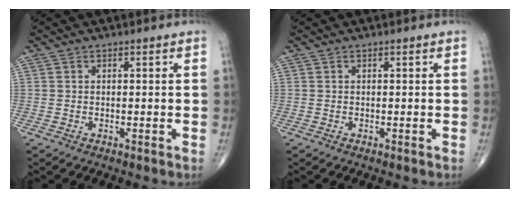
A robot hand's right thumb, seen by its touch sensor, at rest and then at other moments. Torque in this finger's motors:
{"motor_torque": [0.16, 0.16, 0.00, 0.00, 0.00]}